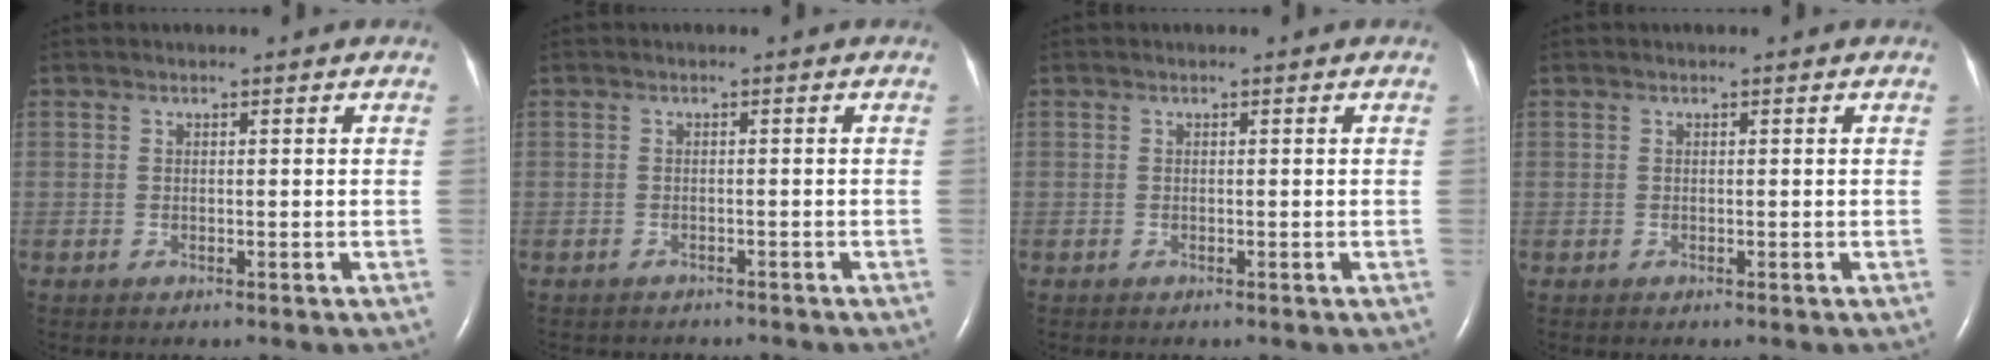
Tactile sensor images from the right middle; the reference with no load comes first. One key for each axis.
{"total": 4.0, "fx": -3.6, "fy": 1.5, "fz": 0.9, "tx": -0.012, "ty": -0.001, "tz": -0.042}
{"total": 0.0}
{"total": 0.0}